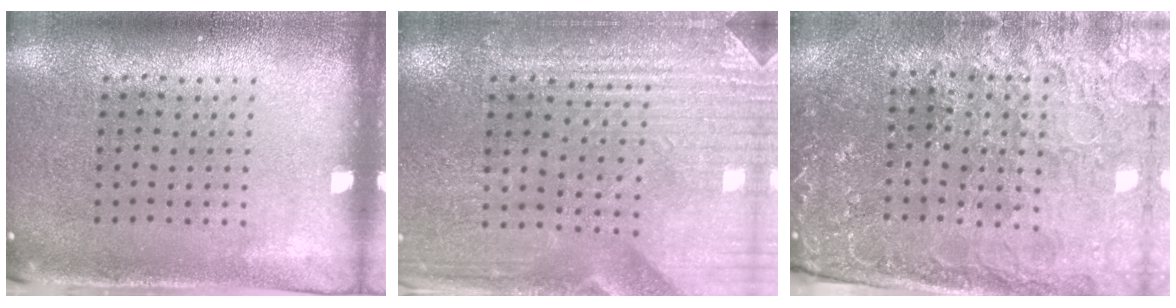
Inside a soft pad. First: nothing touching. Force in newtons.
{"total": 3.2, "press": 3.1, "slide": 0.5}
{"total": 3.2, "press": 3.1, "slide": 0.5}